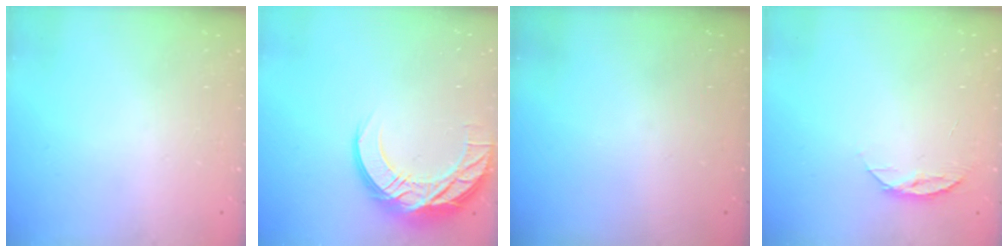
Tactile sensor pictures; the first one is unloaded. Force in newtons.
{"total": 13.7, "press": 13.7, "slide": 0.9}
{"total": 0.0}
{"total": 4.4, "press": 4.3, "slide": 0.5}